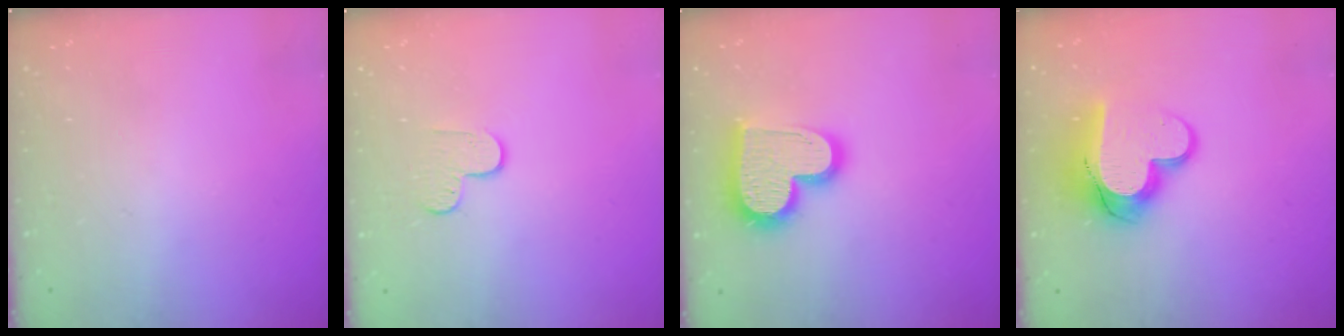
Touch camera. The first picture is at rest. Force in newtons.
{"total": 4.5, "press": 4.5, "slide": 0.4}
{"total": 17.9, "press": 17.8, "slide": 1.3}
{"total": 14.5, "press": 14.5, "slide": 1.2}